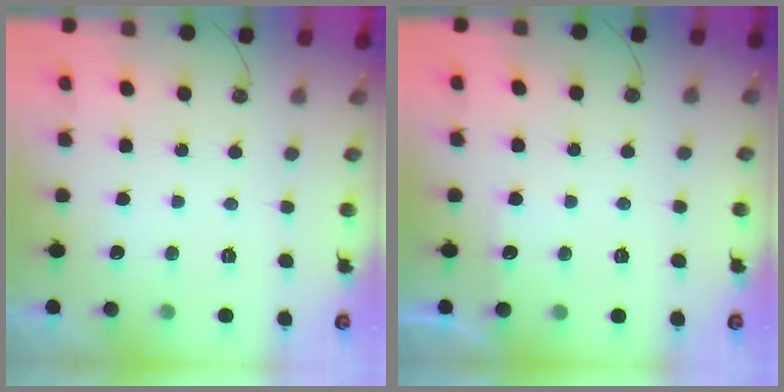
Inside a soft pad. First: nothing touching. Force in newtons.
{"total": 2.8, "press": 2.7, "slide": 0.4}